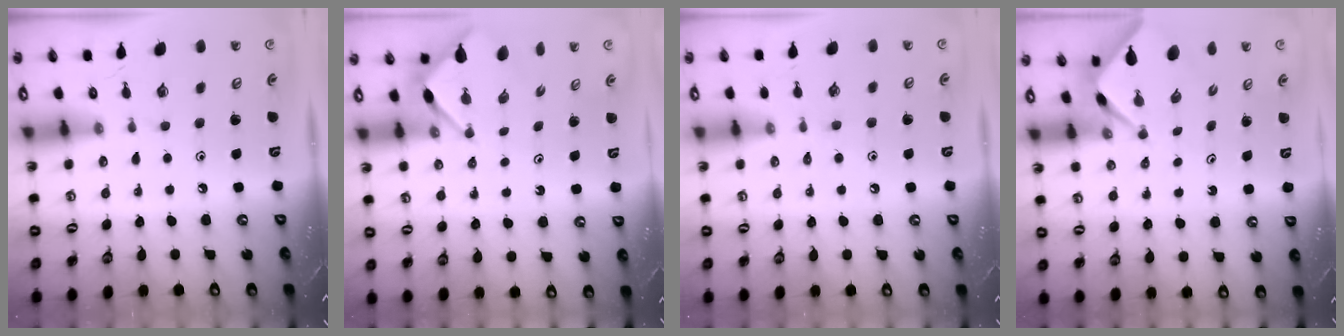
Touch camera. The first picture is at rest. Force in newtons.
{"total": 3.4, "press": 3.4, "slide": 0.3}
{"total": 5.3, "press": 5.2, "slide": 0.7}
{"total": 2.2, "press": 2.2, "slide": 0.3}